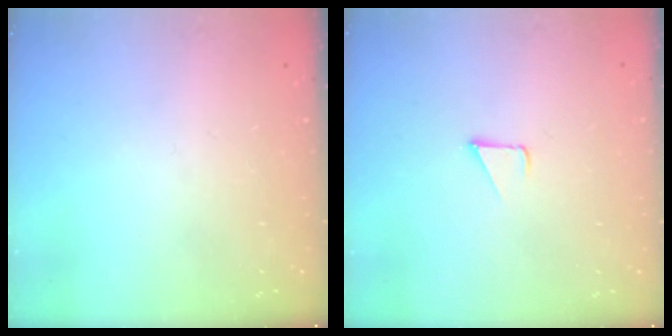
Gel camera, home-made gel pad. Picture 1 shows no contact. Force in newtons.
{"total": 1.6, "press": 1.6, "slide": 0.1}